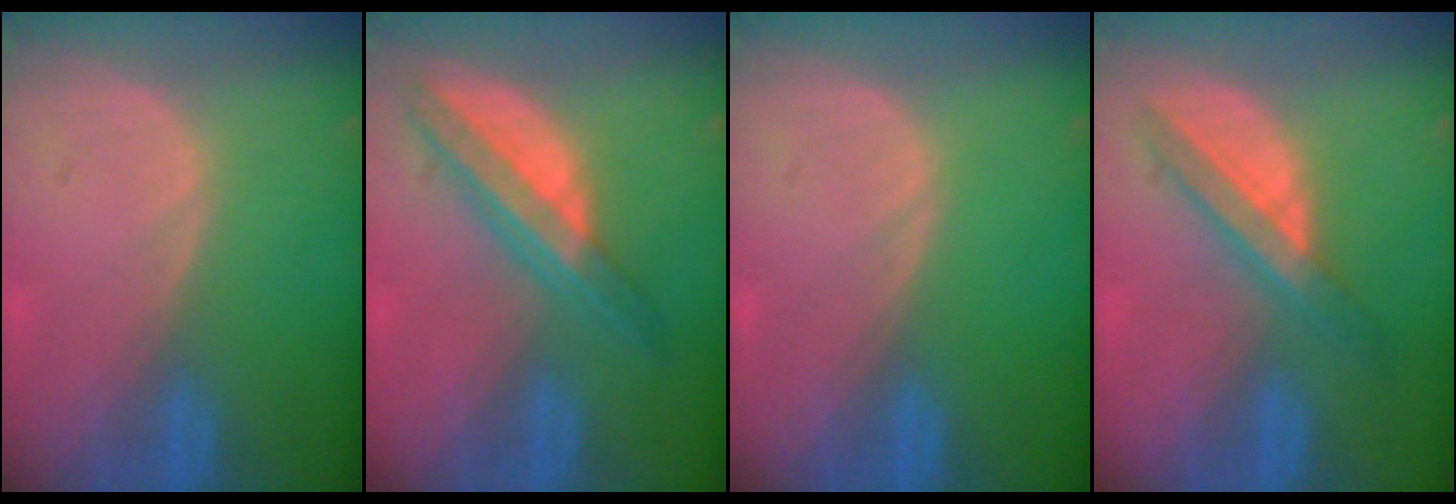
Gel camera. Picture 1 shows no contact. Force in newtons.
{"total": 7.7, "press": 6.5, "slide": 4.1}
{"total": 0.0}
{"total": 5.7, "press": 5.6, "slide": 1.4}